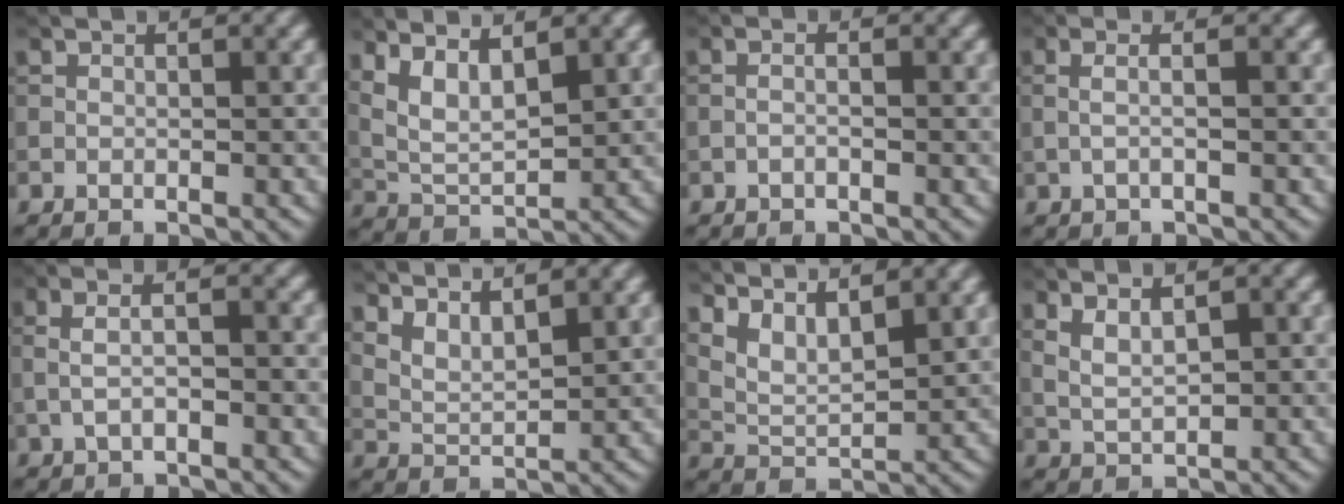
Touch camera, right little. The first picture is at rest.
{"total": 5.0, "force": [2.4, 2.0, 3.9], "torque": [-0.087, -0.002, 0.052]}
{"total": 0.9, "force": [-0.5, 0.2, 0.7], "torque": [-0.016, 0.001, -0.012]}
{"total": 2.0, "force": [0.2, 0.6, 1.9], "torque": [-0.032, -0.004, -0.008]}
{"total": 2.9, "force": [-0.6, 1.1, 2.6], "torque": [-0.057, 0.002, -0.012]}
{"total": 3.8, "force": [3.0, 1.0, 2.0], "torque": [-0.045, -0.002, 0.061]}
{"total": 4.8, "force": [3.5, 1.5, 2.9], "torque": [-0.068, 0.000, 0.070]}
{"total": 3.1, "force": [0.9, 1.1, 2.8], "torque": [-0.059, 0.000, 0.021]}